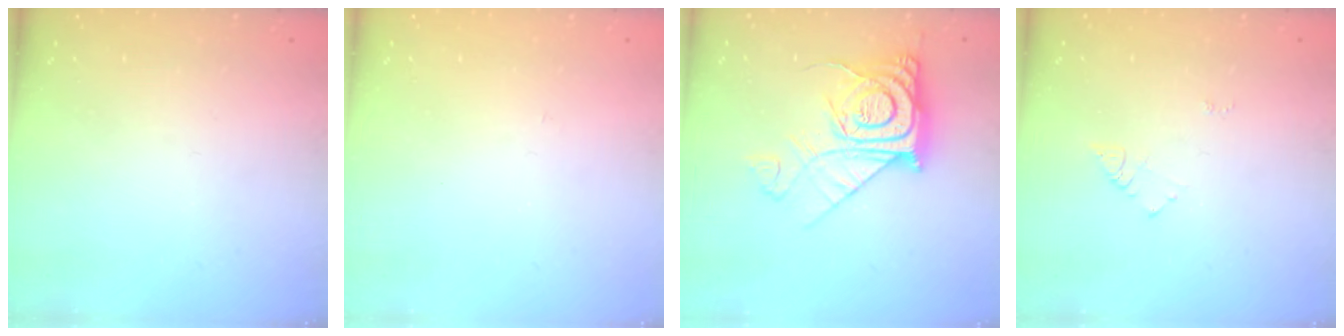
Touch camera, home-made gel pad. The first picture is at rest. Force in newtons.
{"total": 2.7, "press": 2.7, "slide": 0.3}
{"total": 15.1, "press": 15.0, "slide": 1.4}
{"total": 5.4, "press": 5.4, "slide": 0.5}